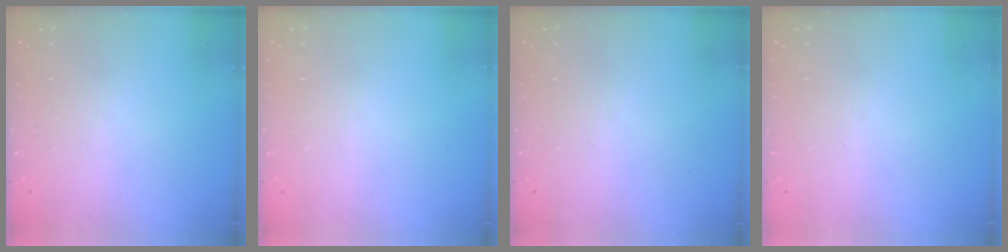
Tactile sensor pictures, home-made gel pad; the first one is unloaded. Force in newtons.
{"total": 0.0}
{"total": 2.8, "press": 2.2, "slide": 1.7}
{"total": 9.9, "press": 2.5, "slide": 9.6}